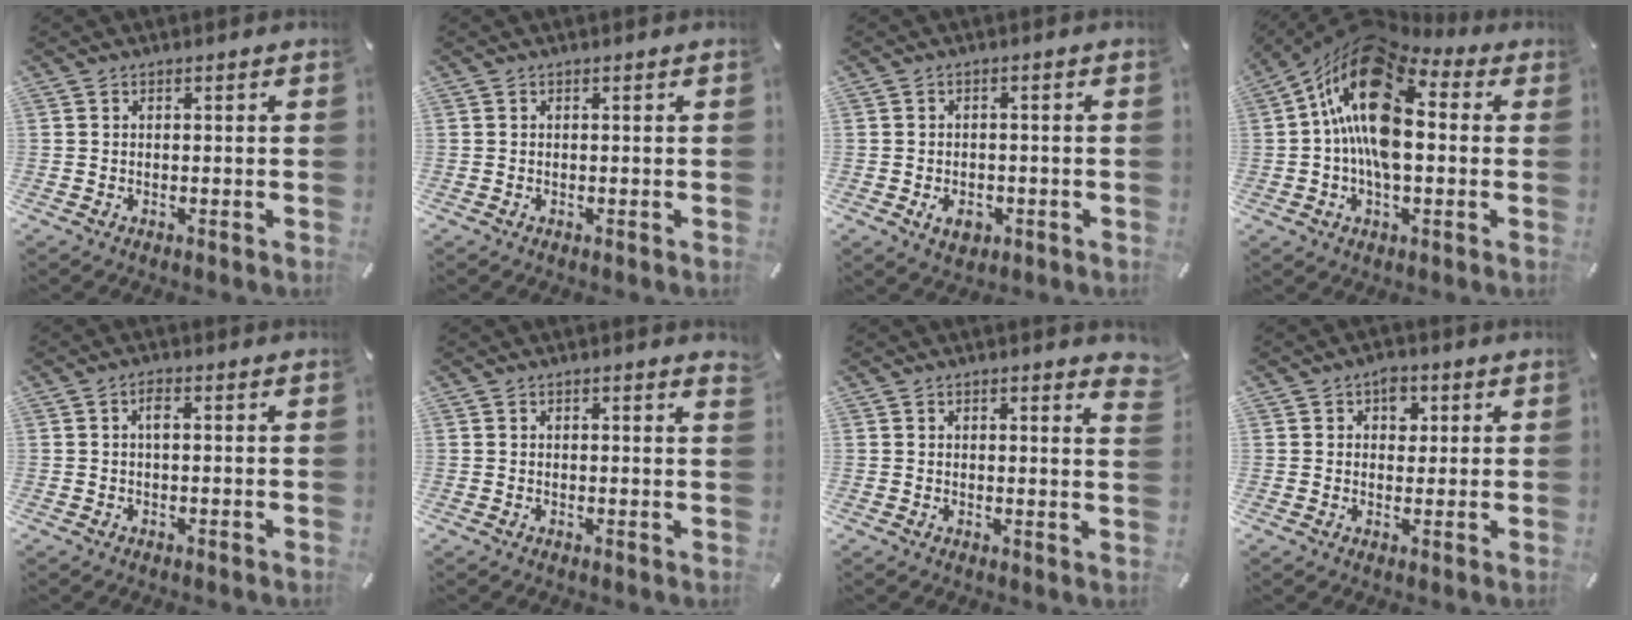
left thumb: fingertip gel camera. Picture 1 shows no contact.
{"total": 0.0}
{"total": 4.2, "force": [-1.5, 3.1, 2.6], "torque": [-0.042, 0.003, -0.028]}
{"total": 20.1, "force": [1.8, 11.6, 16.4], "torque": [-0.301, -0.010, 0.025]}
{"total": 2.0, "force": [0.3, 0.8, 1.9], "torque": [-0.038, 0.007, 0.002]}
{"total": 0.8, "force": [0.7, 0.1, 0.5], "torque": [-0.002, -0.004, 0.010]}
{"total": 2.1, "force": [1.5, 0.5, 1.3], "torque": [-0.013, -0.004, 0.024]}
{"total": 4.4, "force": [1.6, 3.3, 2.3], "torque": [-0.009, -0.007, 0.020]}